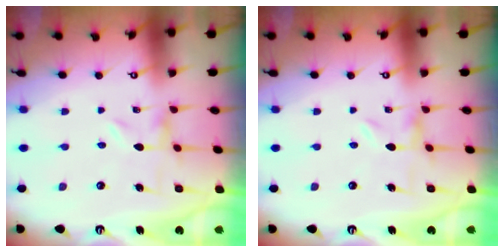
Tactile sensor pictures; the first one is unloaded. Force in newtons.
{"total": 0.0}